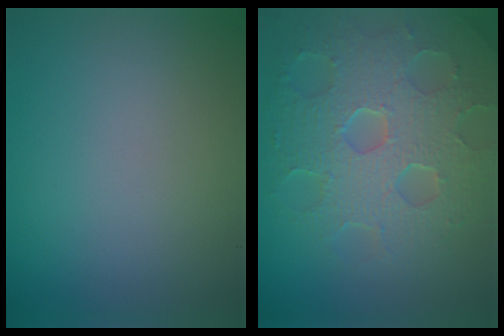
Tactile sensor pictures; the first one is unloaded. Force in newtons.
{"total": 8.5, "press": 5.9, "slide": 6.1}